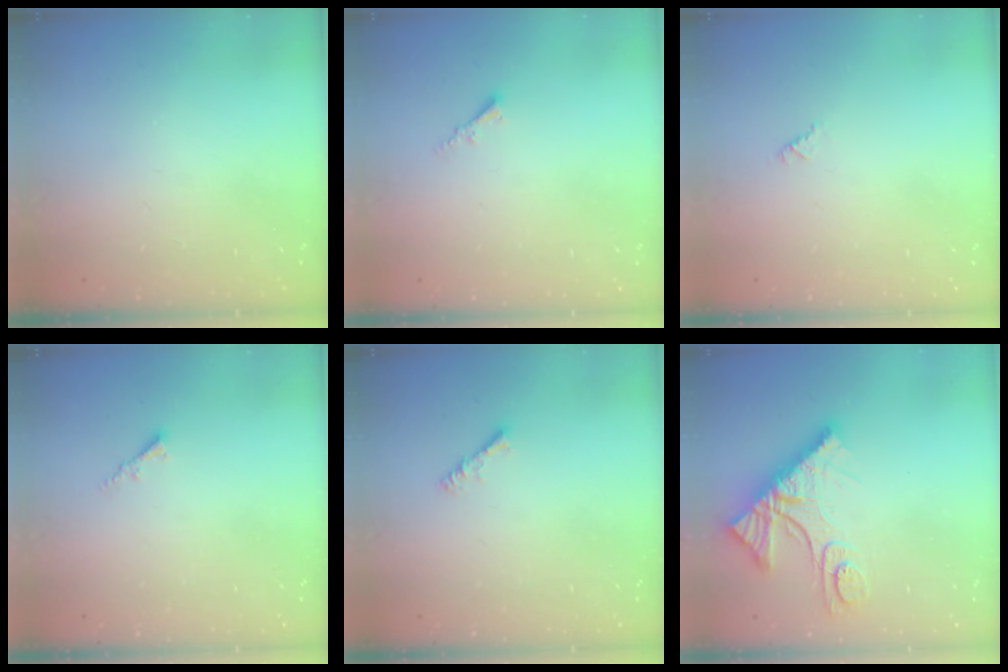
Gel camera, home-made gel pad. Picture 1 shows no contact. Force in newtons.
{"total": 1.8, "press": 1.7, "slide": 0.3}
{"total": 0.6, "press": 0.6, "slide": 0.2}
{"total": 1.7, "press": 1.6, "slide": 0.5}
{"total": 2.4, "press": 2.4, "slide": 0.3}
{"total": 14.0, "press": 13.9, "slide": 1.3}